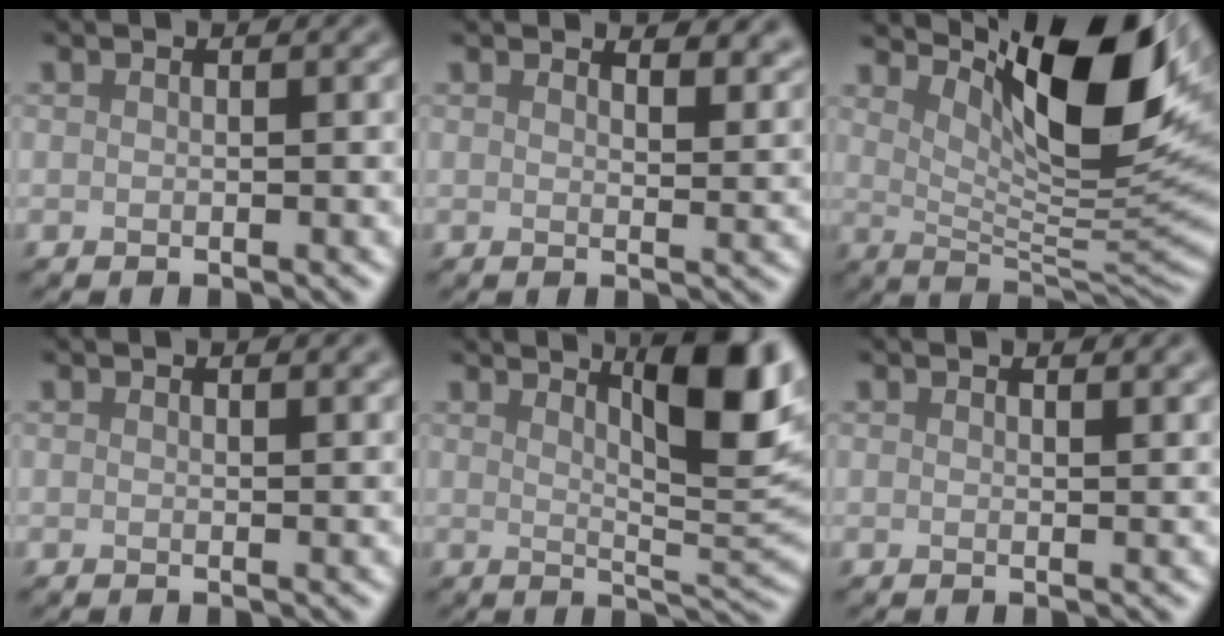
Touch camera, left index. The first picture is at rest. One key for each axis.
{"total": 4.5, "fx": 3.7, "fy": 1.5, "fz": 2.1, "tx": -0.017, "ty": 0.008, "tz": 0.036}
{"total": 11.7, "fx": 5.3, "fy": 3.0, "fz": 10.0, "tx": -0.160, "ty": -0.004, "tz": 0.100}
{"total": 1.5, "fx": 1.2, "fy": 0.5, "fz": 0.8, "tx": -0.004, "ty": 0.004, "tz": 0.007}
{"total": 9.4, "fx": 4.4, "fy": 2.1, "fz": 8.1, "tx": -0.108, "ty": 0.010, "tz": 0.071}
{"total": 2.2, "fx": 1.7, "fy": 0.8, "fz": 1.2, "tx": -0.005, "ty": 0.010, "tz": 0.010}